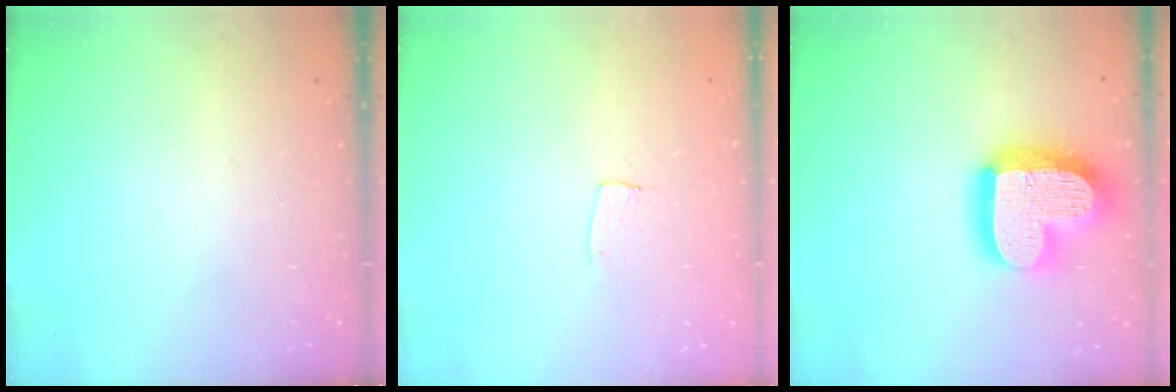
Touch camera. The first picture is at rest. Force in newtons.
{"total": 2.6, "press": 2.6, "slide": 0.1}
{"total": 22.4, "press": 22.4, "slide": 1.9}